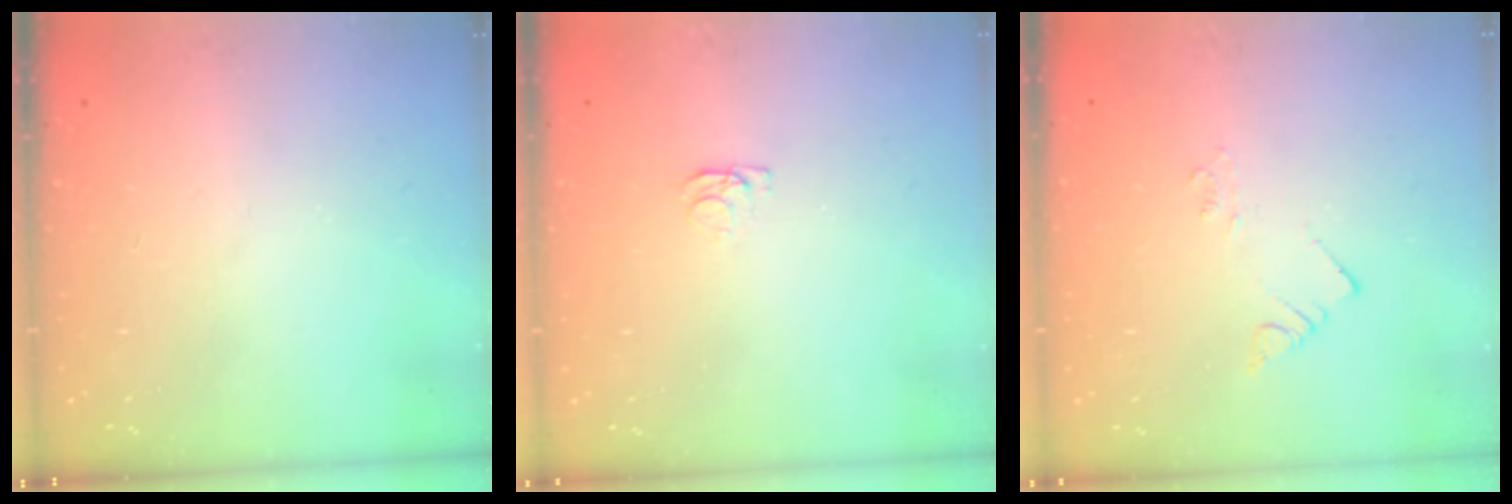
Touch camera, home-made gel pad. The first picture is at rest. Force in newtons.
{"total": 1.2, "press": 1.1, "slide": 0.3}
{"total": 2.1, "press": 2.1, "slide": 0.3}